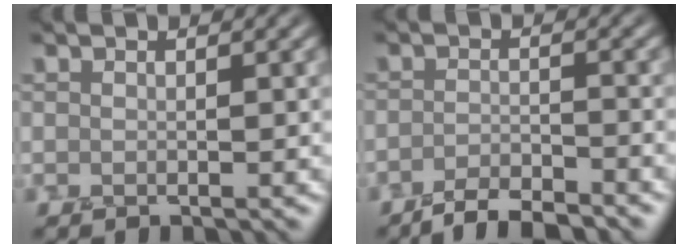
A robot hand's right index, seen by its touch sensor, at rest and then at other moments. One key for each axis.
{"total": 3.6, "fx": -3.1, "fy": 0.6, "fz": 1.7, "tx": -0.025, "ty": 0.004, "tz": -0.061}